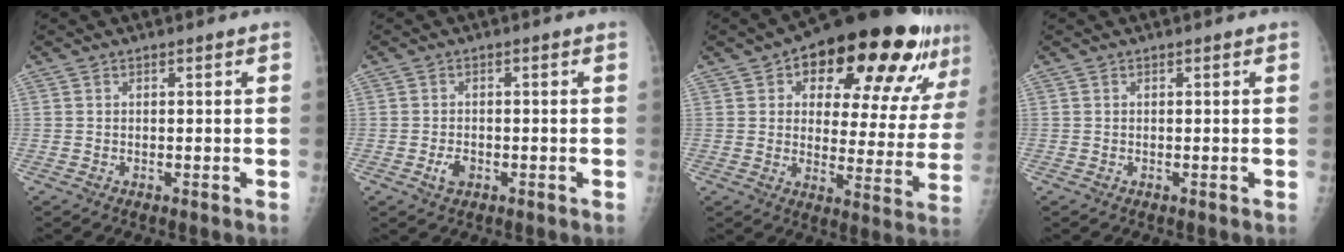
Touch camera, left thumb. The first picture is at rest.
{"total": 2.5, "force": [-0.9, 1.7, 1.6], "torque": [-0.027, 0.001, -0.015]}
{"total": 25.4, "force": [13.2, 10.6, 18.8], "torque": [-0.217, -0.016, 0.187]}
{"total": 0.0}